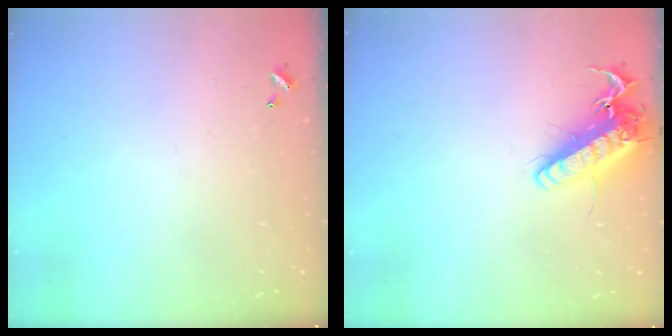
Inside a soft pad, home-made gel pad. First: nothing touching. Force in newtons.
{"total": 16.5, "press": 16.3, "slide": 2.7}